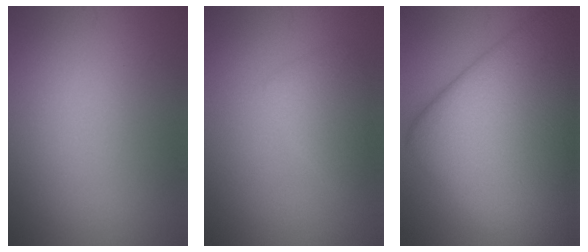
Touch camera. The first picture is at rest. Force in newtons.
{"total": 2.4, "press": 2.4, "slide": 0.1}
{"total": 16.5, "press": 16.5, "slide": 0.2}